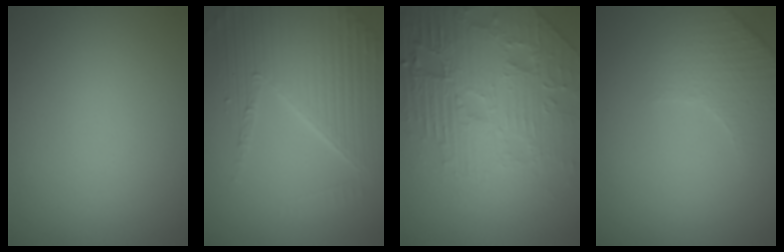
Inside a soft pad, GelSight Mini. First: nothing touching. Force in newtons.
{"total": 6.2, "press": 4.7, "slide": 4.0}
{"total": 8.0, "press": 6.2, "slide": 5.1}
{"total": 2.8, "press": 2.7, "slide": 0.8}